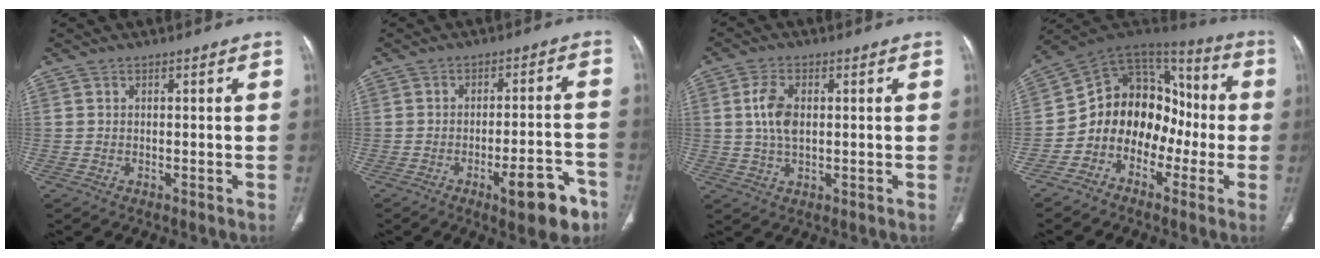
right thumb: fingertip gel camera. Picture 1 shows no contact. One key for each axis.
{"total": 10.8, "fx": -6.0, "fy": 3.3, "fz": 8.4, "tx": -0.099, "ty": 0.035, "tz": -0.077}
{"total": 6.0, "fx": 0.9, "fy": 3.4, "fz": 4.8, "tx": -0.097, "ty": 0.000, "tz": 0.014}
{"total": 15.2, "fx": -4.1, "fy": 11.9, "fz": 8.5, "tx": -0.079, "ty": 0.090, "tz": -0.082}